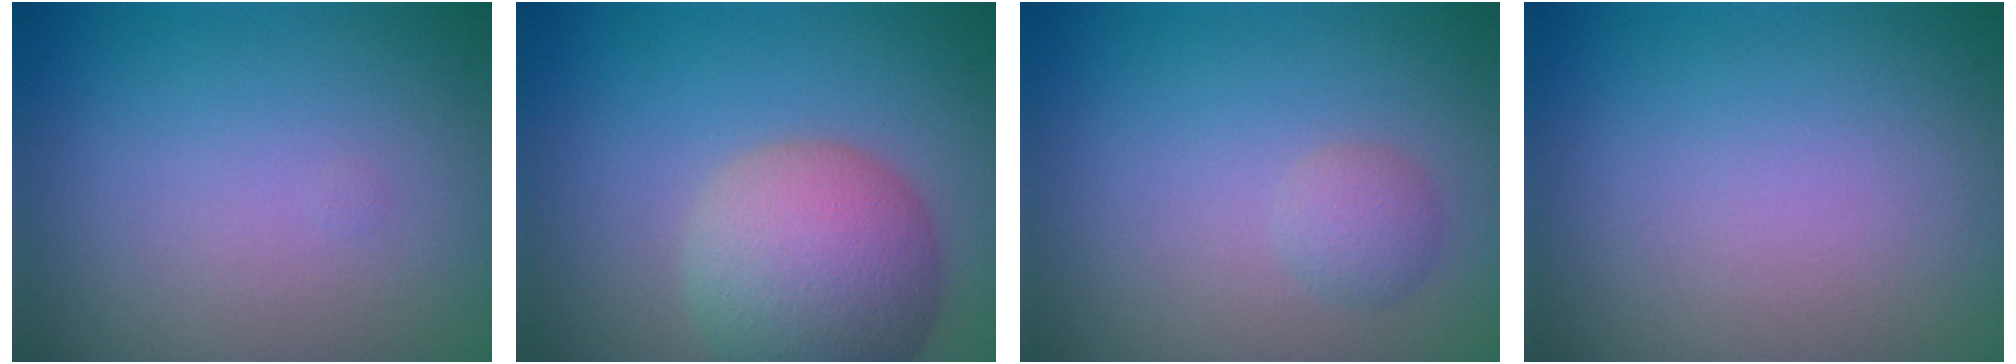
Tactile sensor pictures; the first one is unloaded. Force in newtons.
{"total": 7.6, "press": 7.6, "slide": 0.4}
{"total": 1.4, "press": 1.4, "slide": 0.1}
{"total": 0.0}